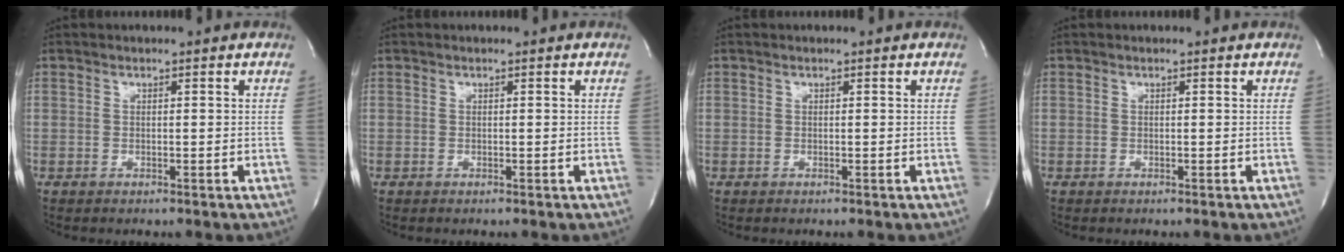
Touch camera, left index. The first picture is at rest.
{"total": 0.0}
{"total": 0.0}
{"total": 0.0}